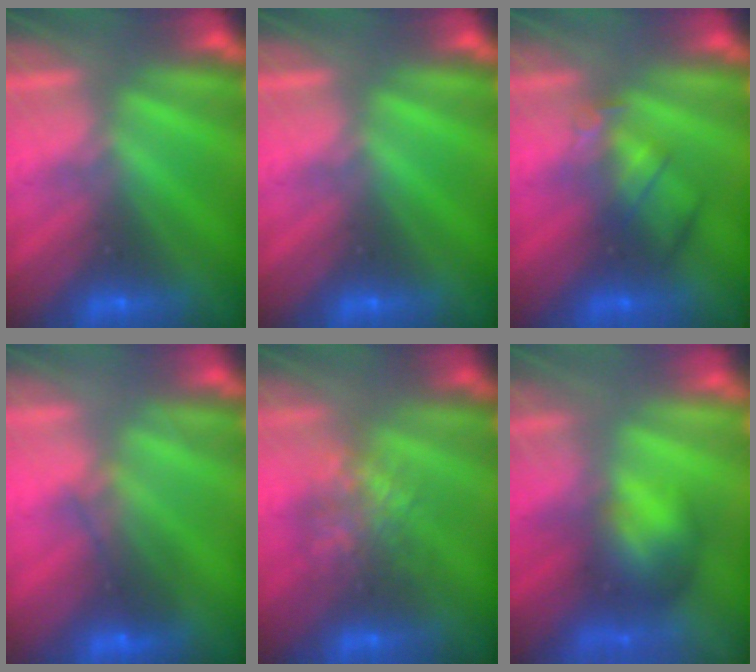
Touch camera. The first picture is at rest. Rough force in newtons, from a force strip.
{"total": 0.0}
{"total": 2.4}
{"total": 4.5}
{"total": 4.6}
{"total": 9.7}